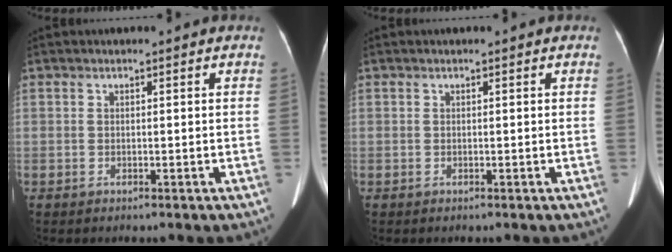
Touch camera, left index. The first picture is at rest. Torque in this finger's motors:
{"motor_torque": [0.11, 0.02, 0.00, 0.01]}